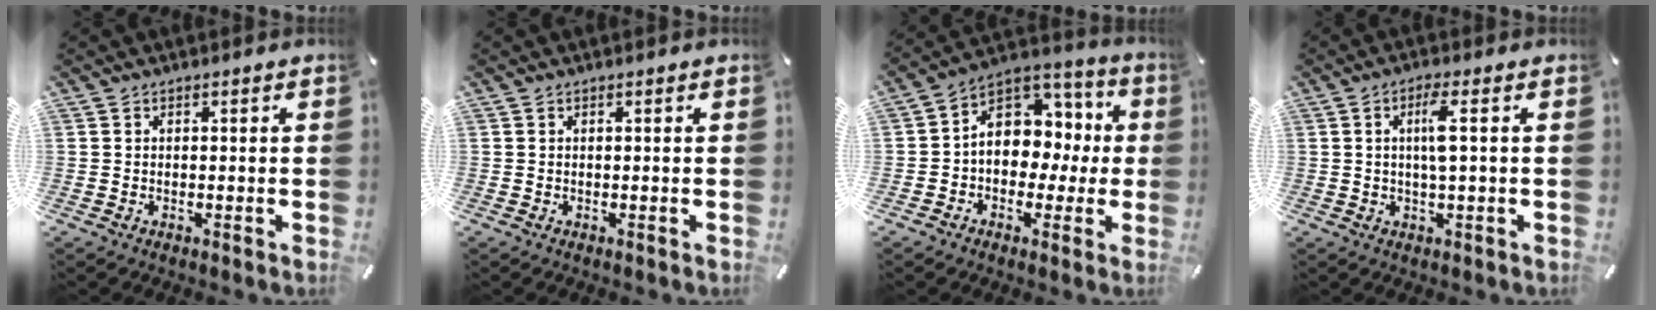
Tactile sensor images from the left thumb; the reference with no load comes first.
{"total": 0.0}
{"total": 9.9, "force": [0.8, 8.8, 4.5], "torque": [-0.065, -0.017, 0.023]}
{"total": 5.0, "force": [0.6, 0.7, 4.9], "torque": [-0.095, 0.001, 0.007]}